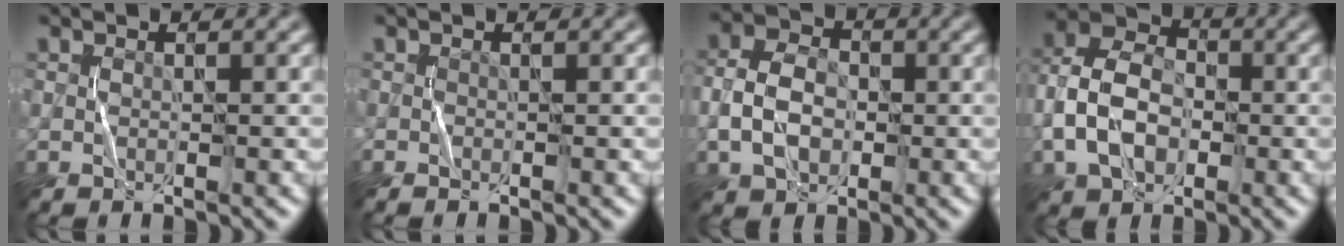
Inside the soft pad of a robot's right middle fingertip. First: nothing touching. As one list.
[{"total": 0.0}, {"total": 4.3, "force": [-0.9, 3.1, 2.9], "torque": [-0.056, 0.004, -0.019]}, {"total": 6.7, "force": [-1.6, 4.8, 4.4], "torque": [-0.093, 0.008, -0.040]}]